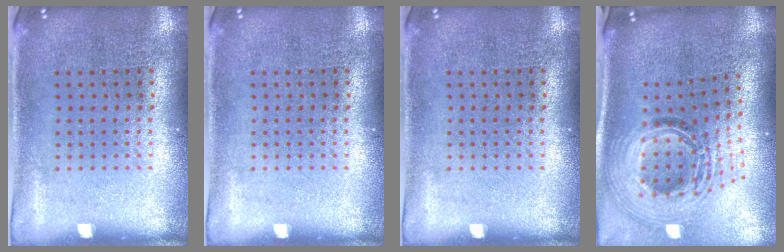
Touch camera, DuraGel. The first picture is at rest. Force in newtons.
{"total": 0.0}
{"total": 0.0}
{"total": 2.3, "press": 1.8, "slide": 1.5}